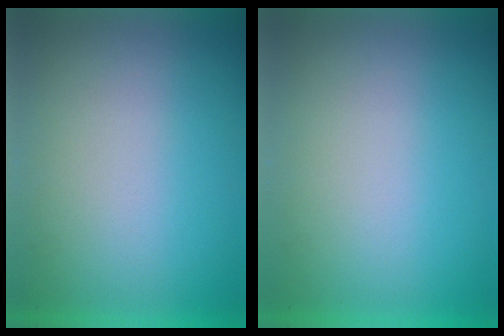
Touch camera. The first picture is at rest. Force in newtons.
{"total": 0.0}